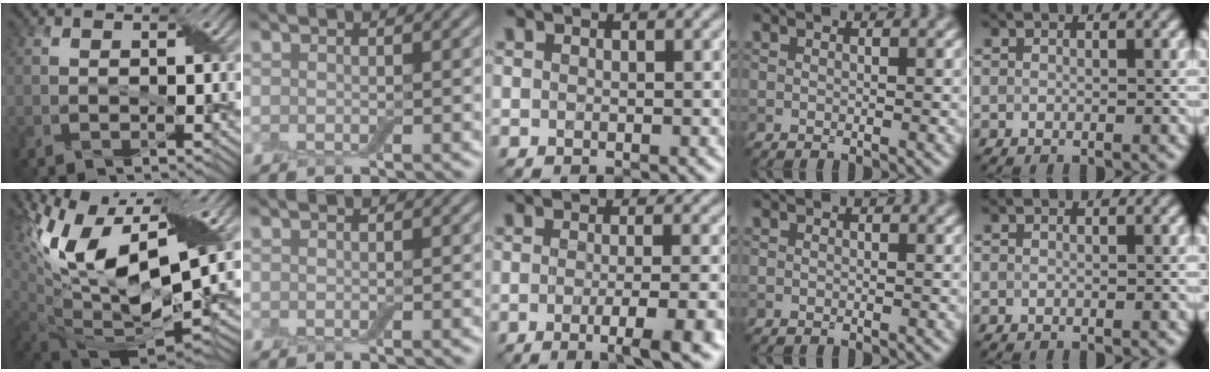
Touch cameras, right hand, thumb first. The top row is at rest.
{"thumb": {"total": 17.2, "force": [6.1, 8.2, 13.9], "torque": [-0.265, 0.001, 0.121]}, "middle": {"total": 6.0, "force": [-2.2, 1.3, 5.4], "torque": [-0.075, -0.004, -0.032]}}